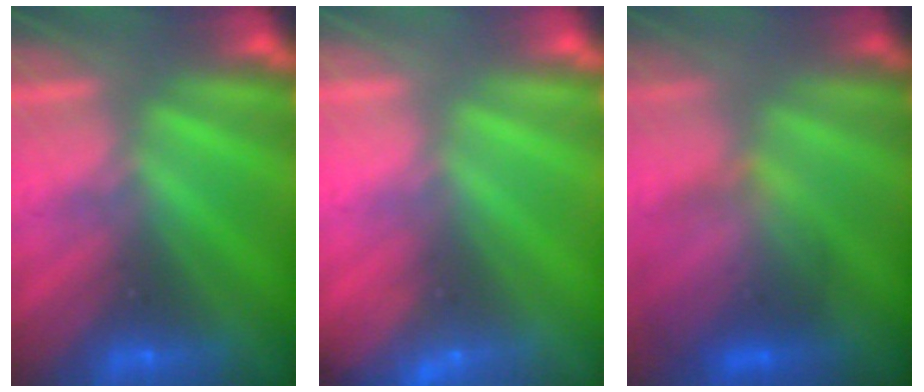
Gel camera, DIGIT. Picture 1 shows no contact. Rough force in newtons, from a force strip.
{"total": 2.9}
{"total": 4.6}